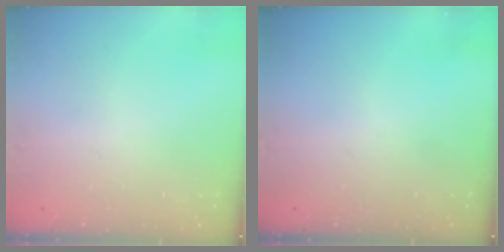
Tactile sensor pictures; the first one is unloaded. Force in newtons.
{"total": 0.0}